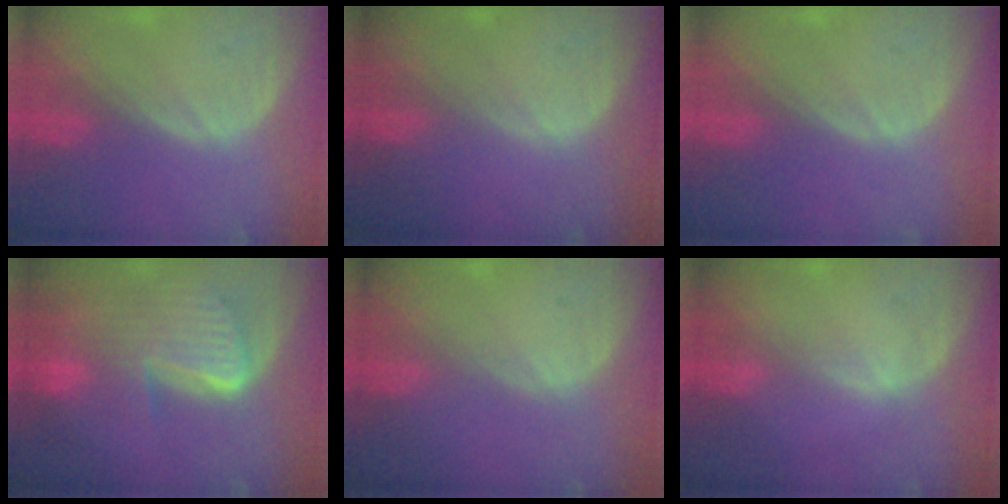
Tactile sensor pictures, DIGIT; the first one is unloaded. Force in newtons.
{"total": 0.0}
{"total": 0.0}
{"total": 9.9, "press": 8.5, "slide": 5.0}
{"total": 0.0}
{"total": 0.6, "press": 0.5, "slide": 0.2}